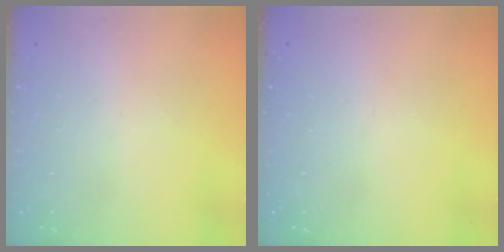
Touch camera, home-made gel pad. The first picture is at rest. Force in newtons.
{"total": 0.0}